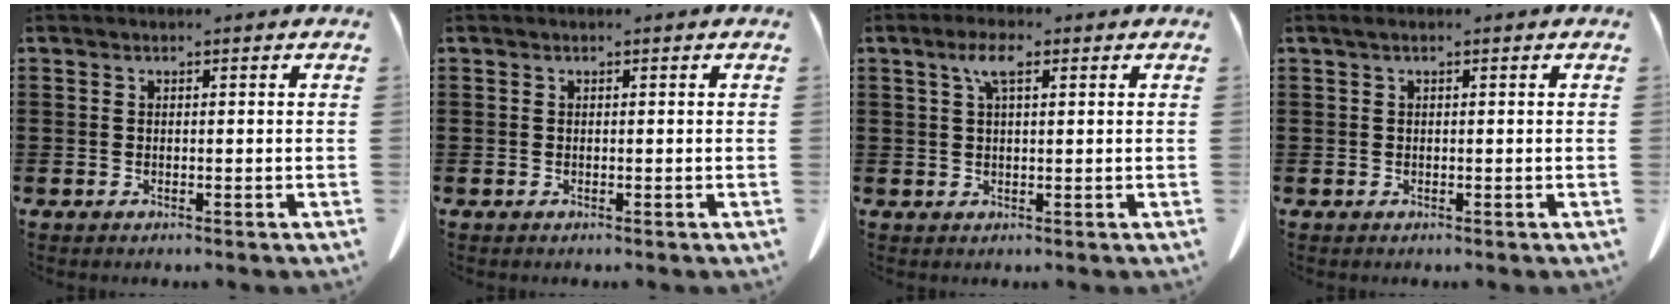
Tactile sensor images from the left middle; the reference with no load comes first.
{"total": 0.0}
{"total": 4.2, "force": [1.9, 1.3, 3.5], "torque": [-0.076, 0.011, 0.031]}
{"total": 0.6, "force": [0.1, 0.1, 0.5], "torque": [-0.010, 0.002, 0.002]}